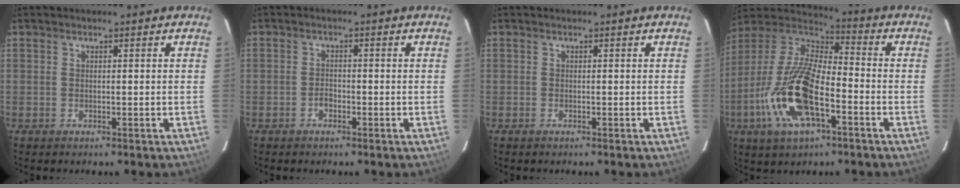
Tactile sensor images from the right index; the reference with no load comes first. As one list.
[{"total": 1.6, "force": [-1.0, 1.0, 0.6], "torque": [-0.012, 0.004, -0.018]}, {"total": 0.0}, {"total": 19.2, "force": [-7.2, 7.6, 16.1], "torque": [-0.340, -0.018, -0.145]}]